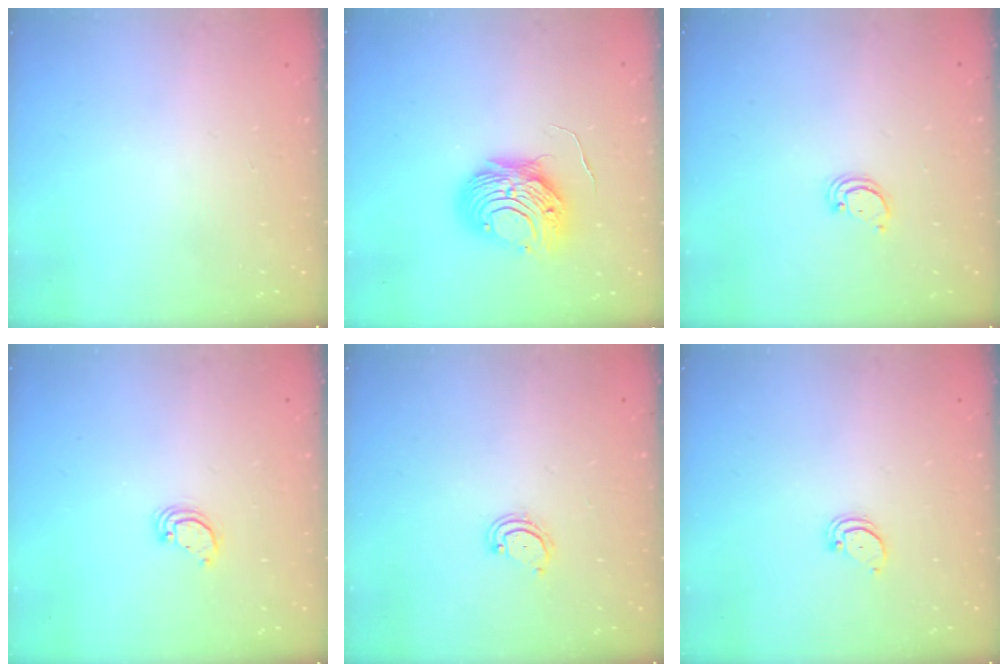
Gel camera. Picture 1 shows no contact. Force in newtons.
{"total": 9.4, "press": 9.4, "slide": 1.0}
{"total": 2.4, "press": 2.4, "slide": 0.2}
{"total": 2.9, "press": 2.9, "slide": 0.1}
{"total": 3.3, "press": 3.3, "slide": 0.3}
{"total": 1.4, "press": 1.3, "slide": 0.1}